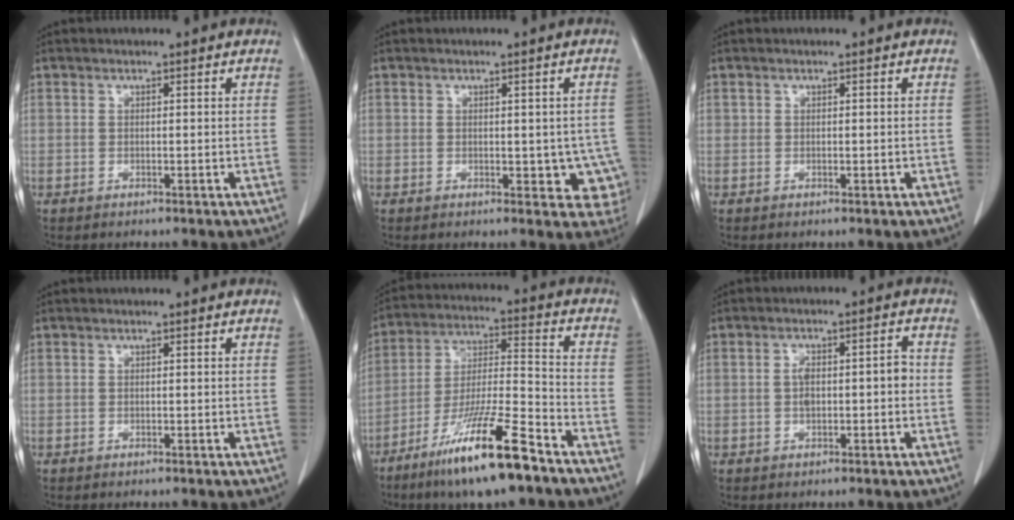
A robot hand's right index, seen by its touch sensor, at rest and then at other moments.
{"total": 5.7, "force": [-0.6, 3.2, 4.7], "torque": [-0.025, 0.003, -0.002]}
{"total": 0.7, "force": [0.0, 0.5, 0.5], "torque": [-0.010, 0.003, 0.005]}
{"total": 0.0}
{"total": 16.3, "force": [-10.8, 1.0, 12.2], "torque": [-0.246, -0.034, -0.198]}
{"total": 4.6, "force": [-0.4, 1.8, 4.2], "torque": [-0.077, 0.018, -0.006]}